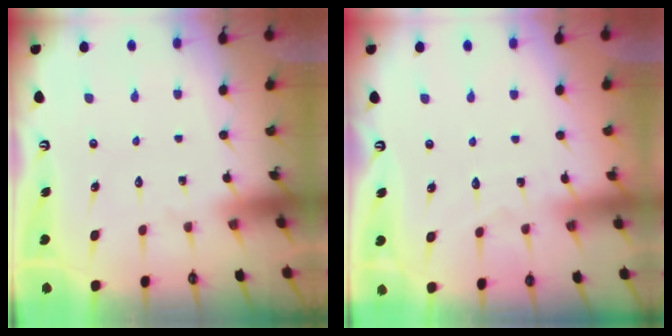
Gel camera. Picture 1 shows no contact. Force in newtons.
{"total": 2.9, "press": 2.9, "slide": 0.3}